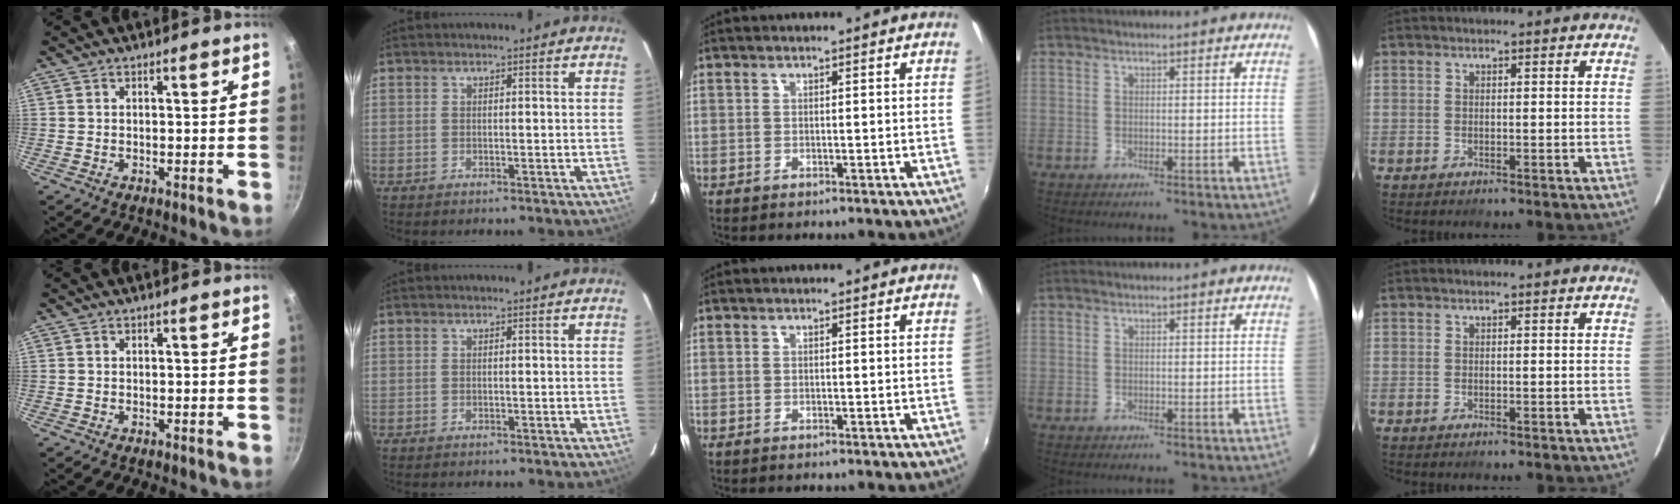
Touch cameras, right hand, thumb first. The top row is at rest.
{}